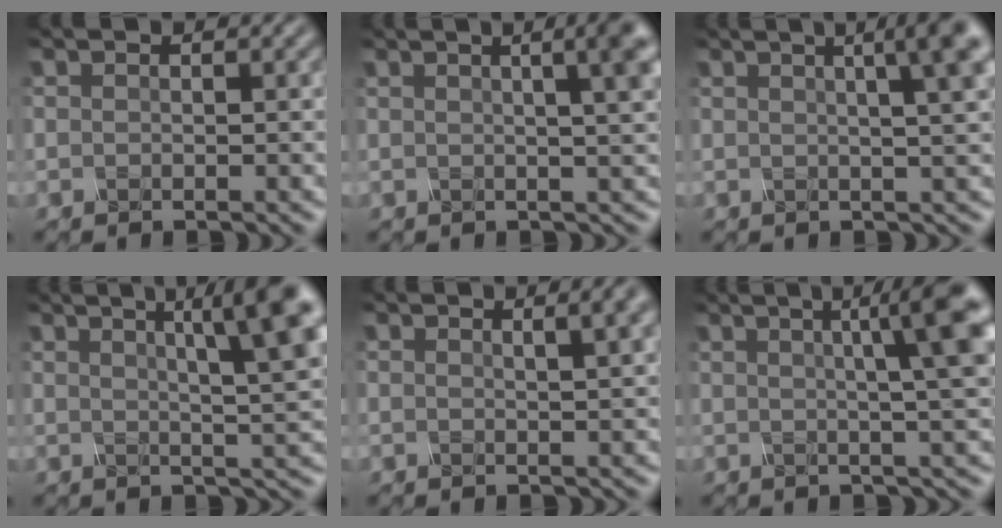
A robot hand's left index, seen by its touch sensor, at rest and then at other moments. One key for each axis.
{"total": 9.9, "fx": 3.4, "fy": 4.4, "fz": 8.2, "tx": -0.044, "ty": 0.067, "tz": 0.017}
{"total": 8.8, "fx": 3.3, "fy": 2.9, "fz": 7.6, "tx": -0.054, "ty": 0.057, "tz": 0.025}
{"total": 9.6, "fx": 3.7, "fy": 2.1, "fz": 8.7, "tx": -0.082, "ty": 0.030, "tz": 0.052}
{"total": 6.5, "fx": 3.3, "fy": 2.9, "fz": 4.8, "tx": -0.023, "ty": 0.053, "tz": 0.020}
{"total": 8.2, "fx": 2.0, "fy": 1.5, "fz": 7.9, "tx": -0.065, "ty": 0.026, "tz": 0.026}